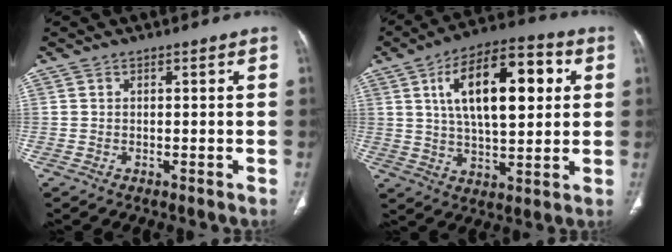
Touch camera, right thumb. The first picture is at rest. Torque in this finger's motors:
{"motor_torque": [-0.90, 1.62, 1.39, -0.08, 0.22]}